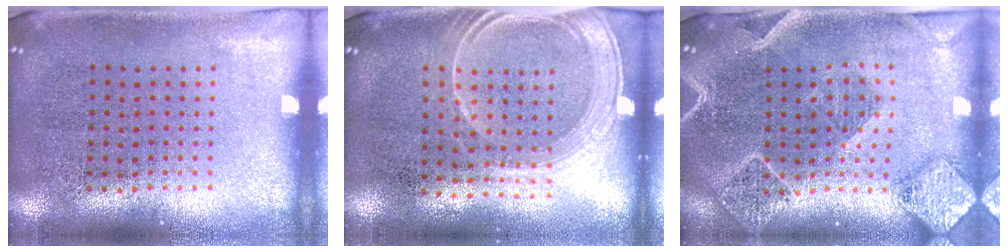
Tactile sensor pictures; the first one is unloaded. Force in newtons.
{"total": 1.6, "press": 1.4, "slide": 0.8}
{"total": 2.3, "press": 2.1, "slide": 0.9}